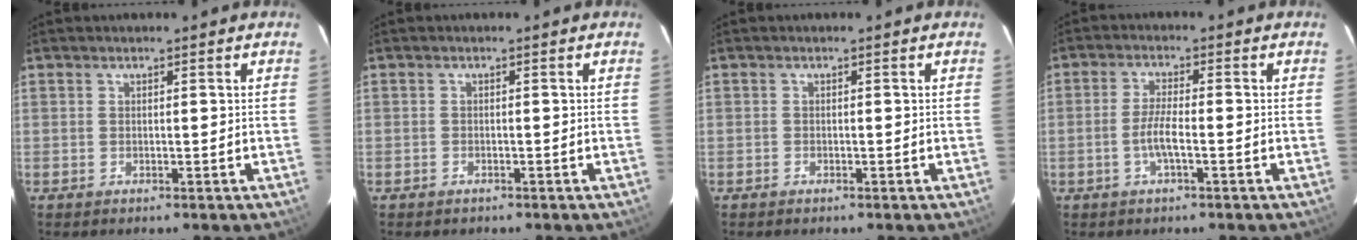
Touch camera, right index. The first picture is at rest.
{"total": 1.1, "force": [-0.9, 0.7, 0.0], "torque": [-0.002, 0.002, -0.013]}
{"total": 0.6, "force": [-0.5, 0.3, 0.0], "torque": [0.000, 0.000, -0.012]}
{"total": 4.0, "force": [-1.5, 0.5, 3.6], "torque": [-0.076, -0.001, -0.029]}